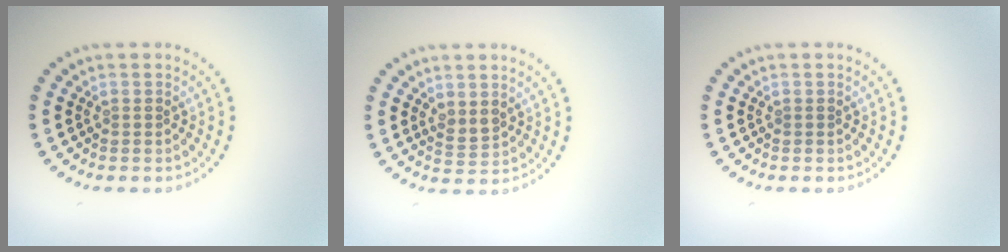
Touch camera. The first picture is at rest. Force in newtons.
{"total": 1.4, "press": 1.3, "slide": 0.5}
{"total": 0.0}